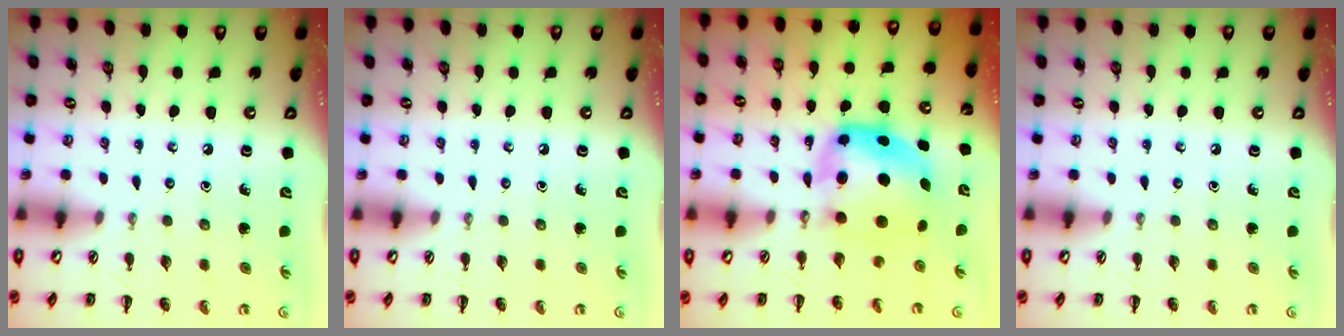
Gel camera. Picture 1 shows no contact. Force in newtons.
{"total": 0.0}
{"total": 7.1, "press": 6.9, "slide": 1.5}
{"total": 0.0}